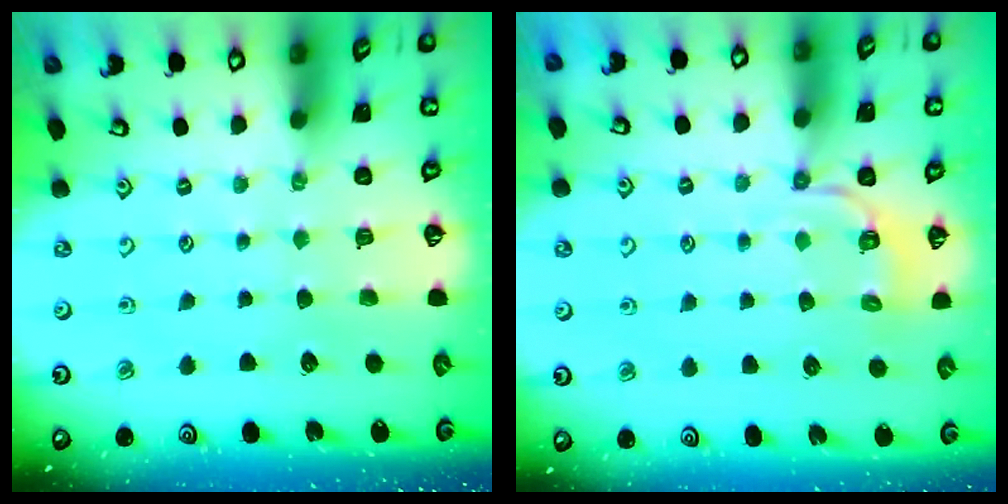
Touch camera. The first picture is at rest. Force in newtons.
{"total": 4.2, "press": 3.9, "slide": 1.6}